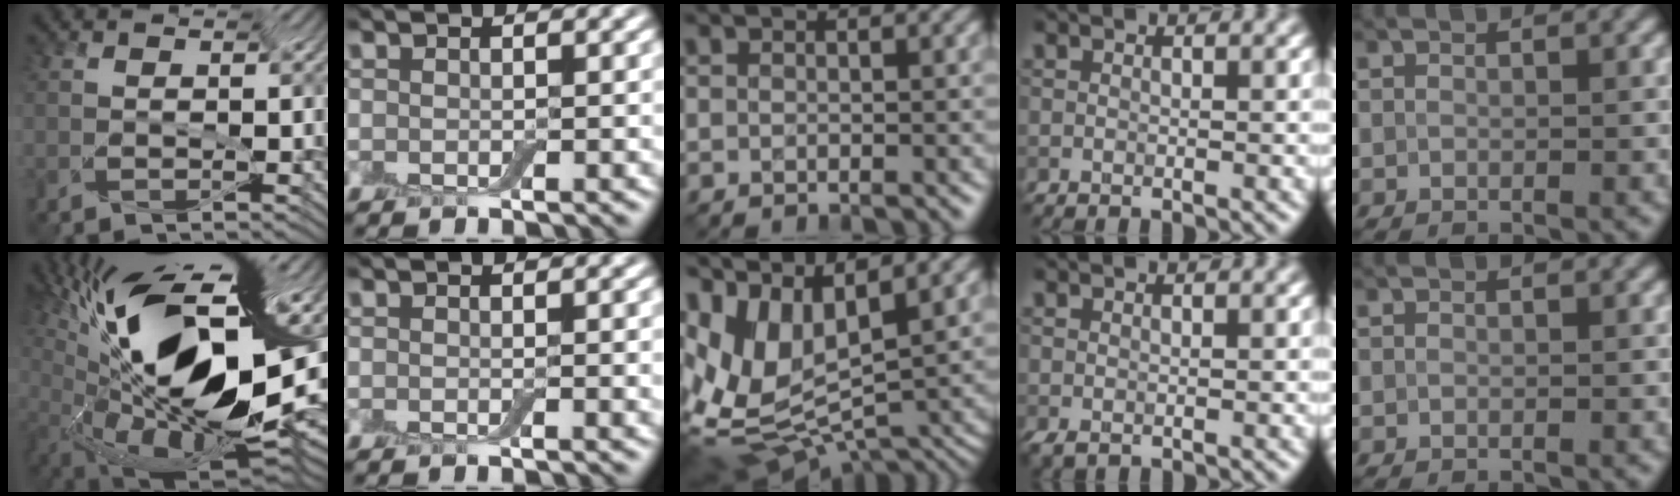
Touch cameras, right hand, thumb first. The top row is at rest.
{"thumb": {"total": 14.9, "force": [-0.1, 5.9, 13.7], "torque": [-0.235, 0.008, -0.013]}, "index": {"total": 0.6, "force": [0.0, 0.1, 0.6], "torque": [-0.005, -0.001, 0.000]}, "middle": {"total": 12.7, "force": [2.5, 6.7, 10.5], "torque": [-0.223, -0.003, 0.077]}, "ring": {"total": 1.2, "force": [-0.2, 0.8, 0.8], "torque": [-0.016, -0.003, -0.003]}}